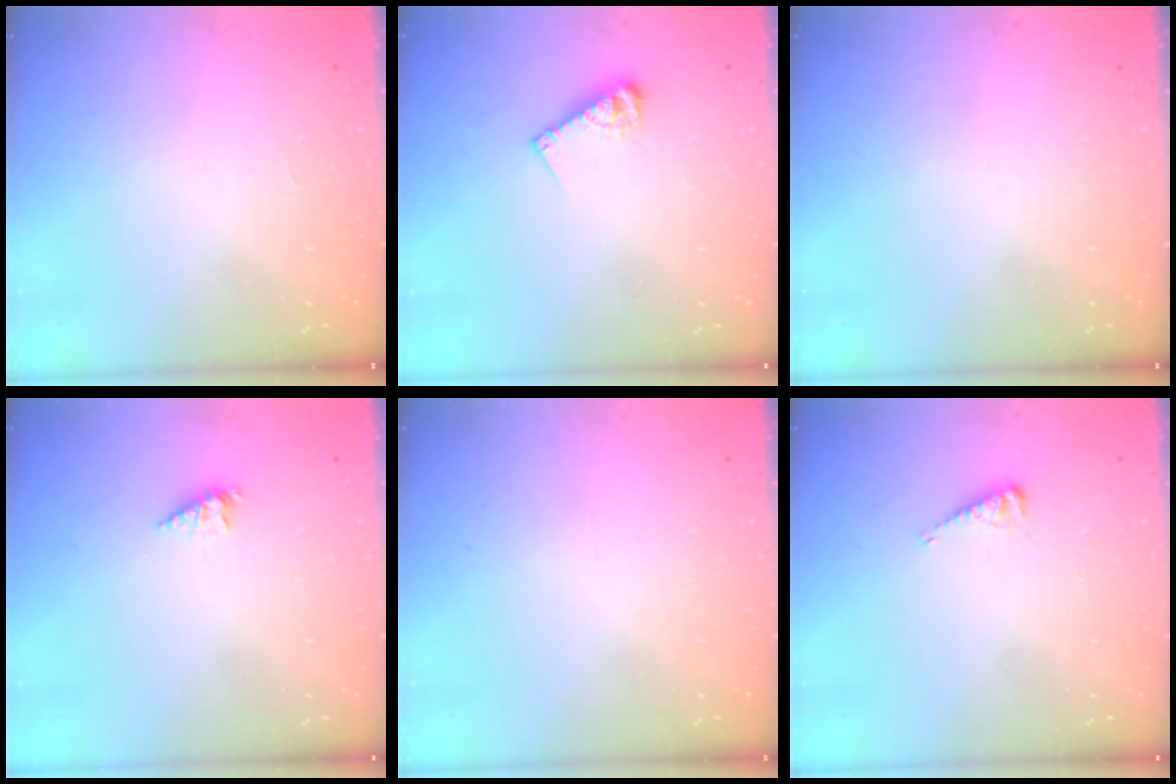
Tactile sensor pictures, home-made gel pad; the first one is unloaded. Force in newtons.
{"total": 6.5, "press": 6.4, "slide": 0.4}
{"total": 0.0}
{"total": 2.3, "press": 2.2, "slide": 0.3}
{"total": 0.0}
{"total": 4.4, "press": 4.4, "slide": 0.4}